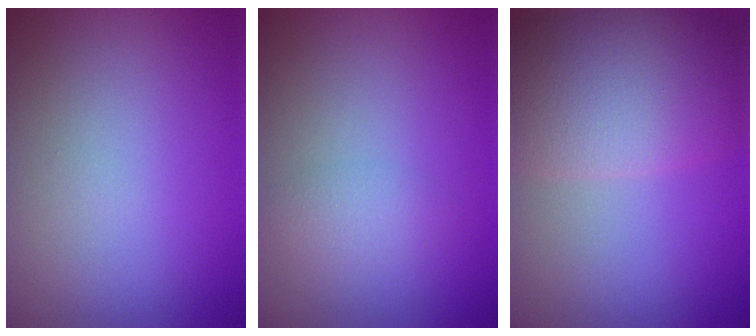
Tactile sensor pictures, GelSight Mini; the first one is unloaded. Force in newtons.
{"total": 1.6, "press": 1.5, "slide": 0.2}
{"total": 9.8, "press": 9.8, "slide": 0.5}